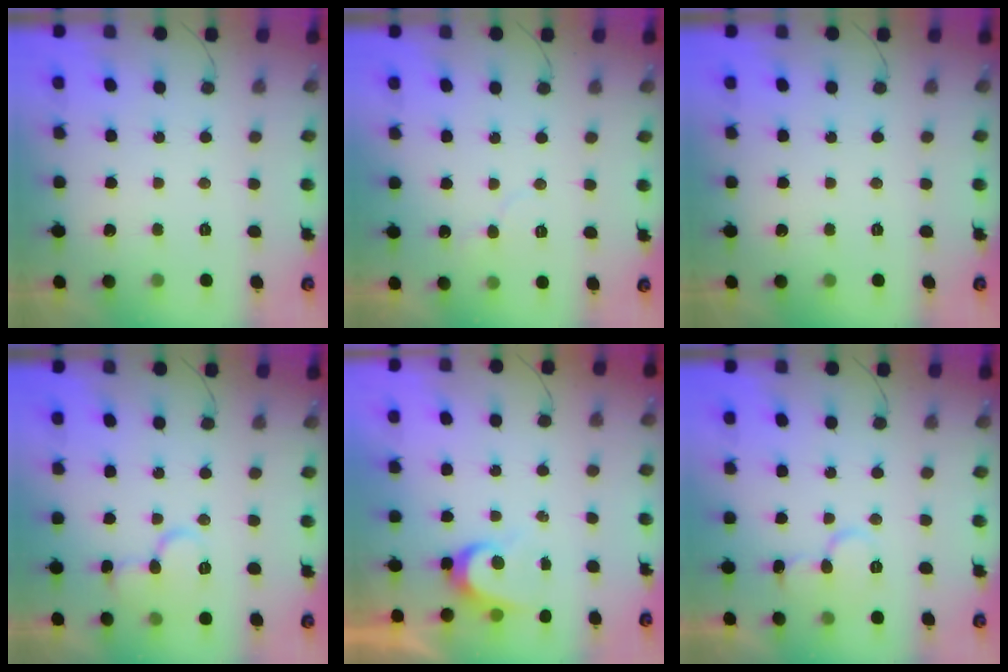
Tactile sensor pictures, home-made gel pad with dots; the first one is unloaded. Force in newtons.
{"total": 4.3, "press": 4.3, "slide": 0.4}
{"total": 0.0}
{"total": 10.1, "press": 10.1, "slide": 0.9}
{"total": 5.0, "press": 5.0, "slide": 0.5}
{"total": 9.9, "press": 9.8, "slide": 1.0}